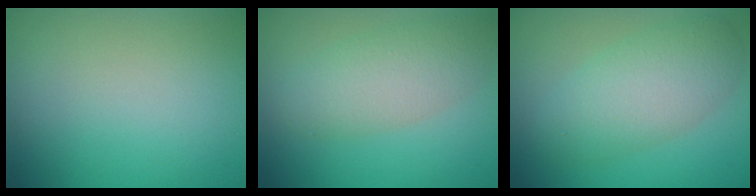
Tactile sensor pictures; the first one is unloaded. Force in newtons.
{"total": 4.5, "press": 4.5, "slide": 0.4}
{"total": 5.4, "press": 5.4, "slide": 0.1}